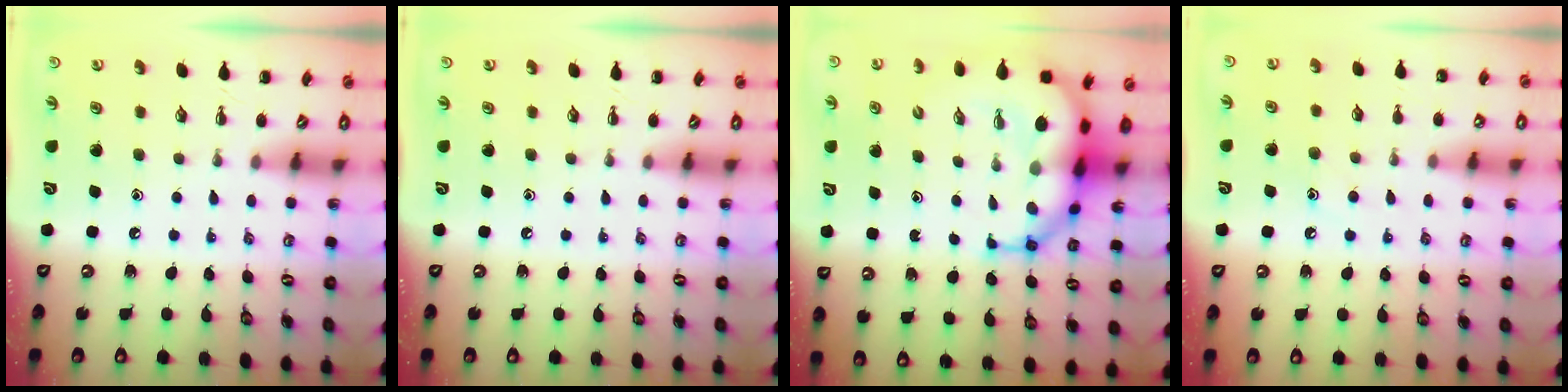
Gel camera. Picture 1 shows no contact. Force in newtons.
{"total": 0.0}
{"total": 12.0, "press": 11.4, "slide": 3.6}
{"total": 7.0, "press": 6.8, "slide": 1.3}